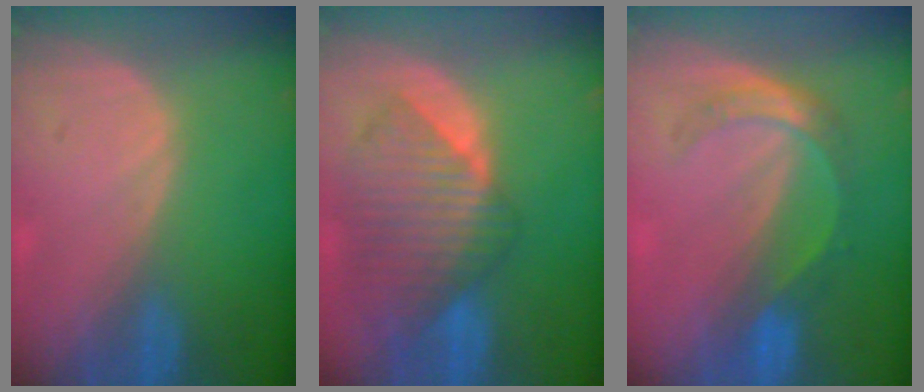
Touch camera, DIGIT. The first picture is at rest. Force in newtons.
{"total": 10.0, "press": 8.7, "slide": 5.1}
{"total": 5.4, "press": 4.7, "slide": 2.6}